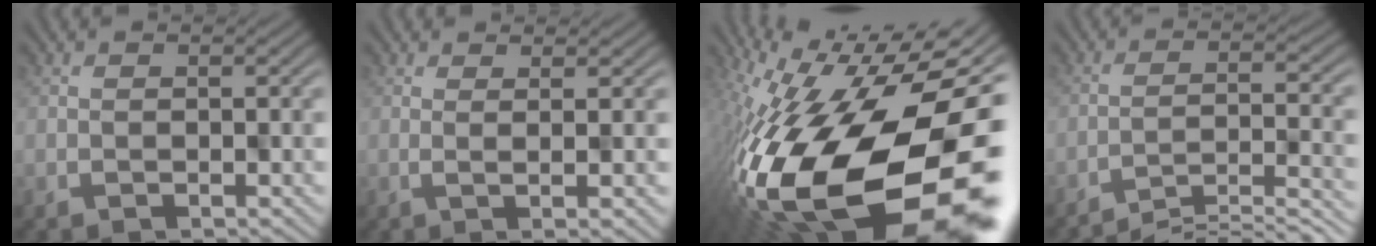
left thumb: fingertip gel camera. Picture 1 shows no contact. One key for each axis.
{"total": 3.1, "fx": 0.4, "fy": 0.6, "fz": 3.1, "tx": -0.034, "ty": 0.004, "tz": 0.004}
{"total": 20.9, "fx": -4.9, "fy": 9.8, "fz": 17.9, "tx": -0.353, "ty": -0.046, "tz": -0.078}
{"total": 8.7, "fx": -7.2, "fy": 1.5, "fz": 4.6, "tx": -0.075, "ty": 0.008, "tz": -0.105}